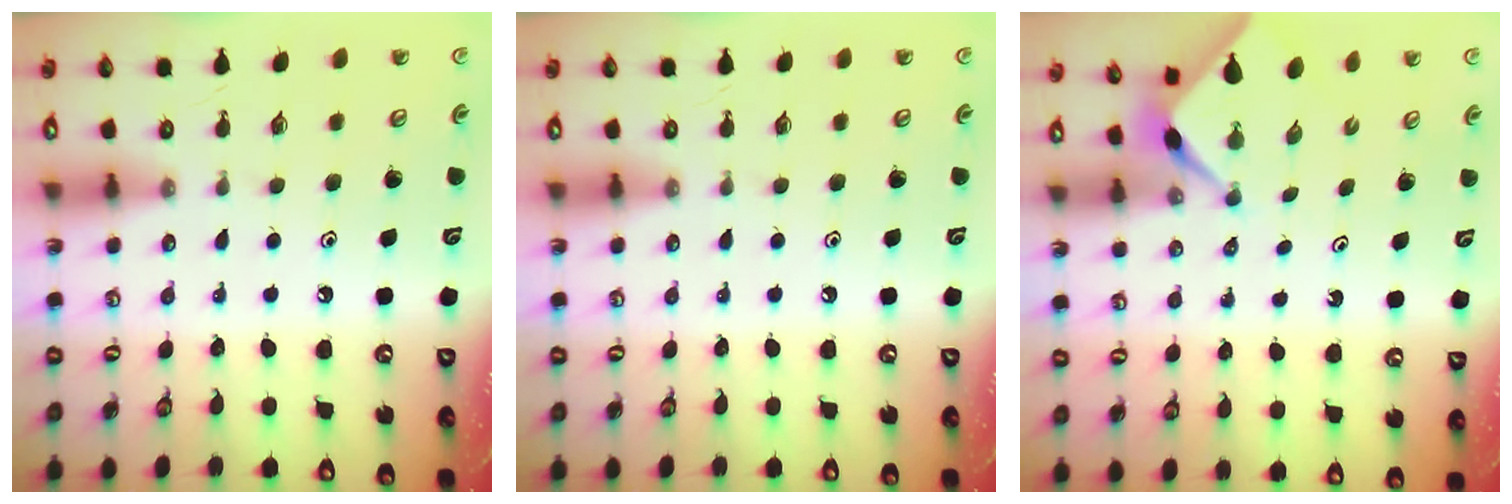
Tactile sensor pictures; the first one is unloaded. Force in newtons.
{"total": 0.0}
{"total": 2.4, "press": 2.4, "slide": 0.3}